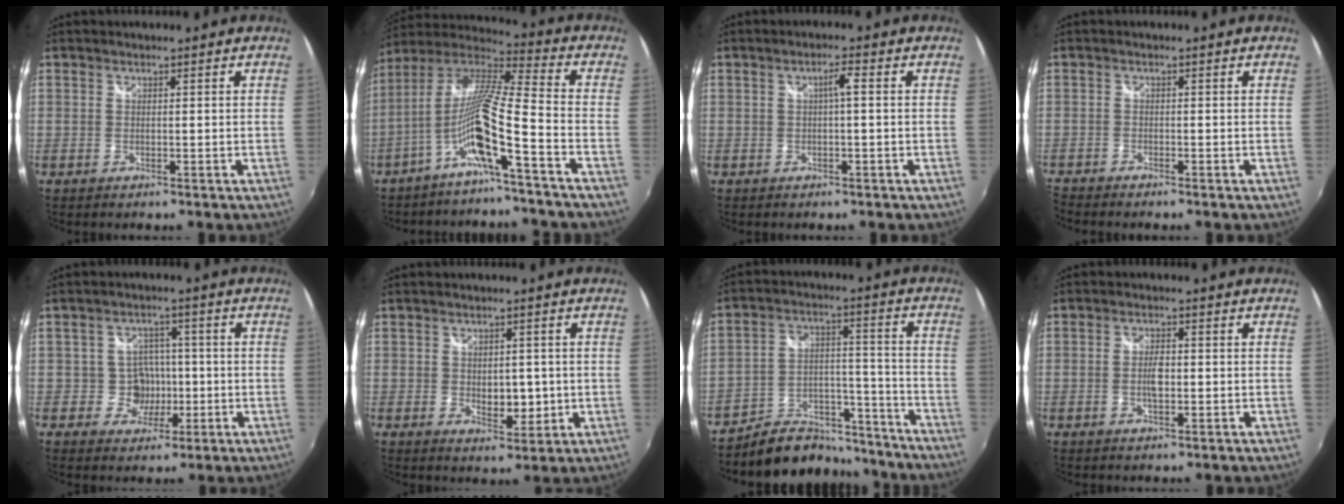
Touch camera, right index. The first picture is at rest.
{"total": 12.3, "force": [-5.4, -0.6, 11.0], "torque": [-0.195, 0.001, -0.105]}
{"total": 2.1, "force": [0.1, -0.3, 2.1], "torque": [-0.038, 0.006, 0.001]}
{"total": 2.8, "force": [-2.7, 0.1, 0.4], "torque": [-0.024, -0.017, -0.057]}
{"total": 5.1, "force": [-1.0, 4.9, 0.8], "torque": [-0.015, 0.020, -0.007]}
{"total": 5.1, "force": [-0.3, 3.2, 3.9], "torque": [-0.059, -0.005, 0.003]}
{"total": 16.1, "force": [-14.2, 6.7, 3.6], "torque": [-0.068, 0.057, -0.203]}
{"total": 3.1, "force": [-0.3, 1.3, 2.8], "torque": [-0.050, 0.004, -0.004]}